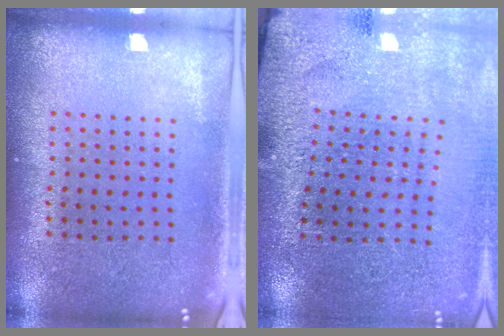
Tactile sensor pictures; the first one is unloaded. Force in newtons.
{"total": 3.0, "press": 3.0, "slide": 0.4}